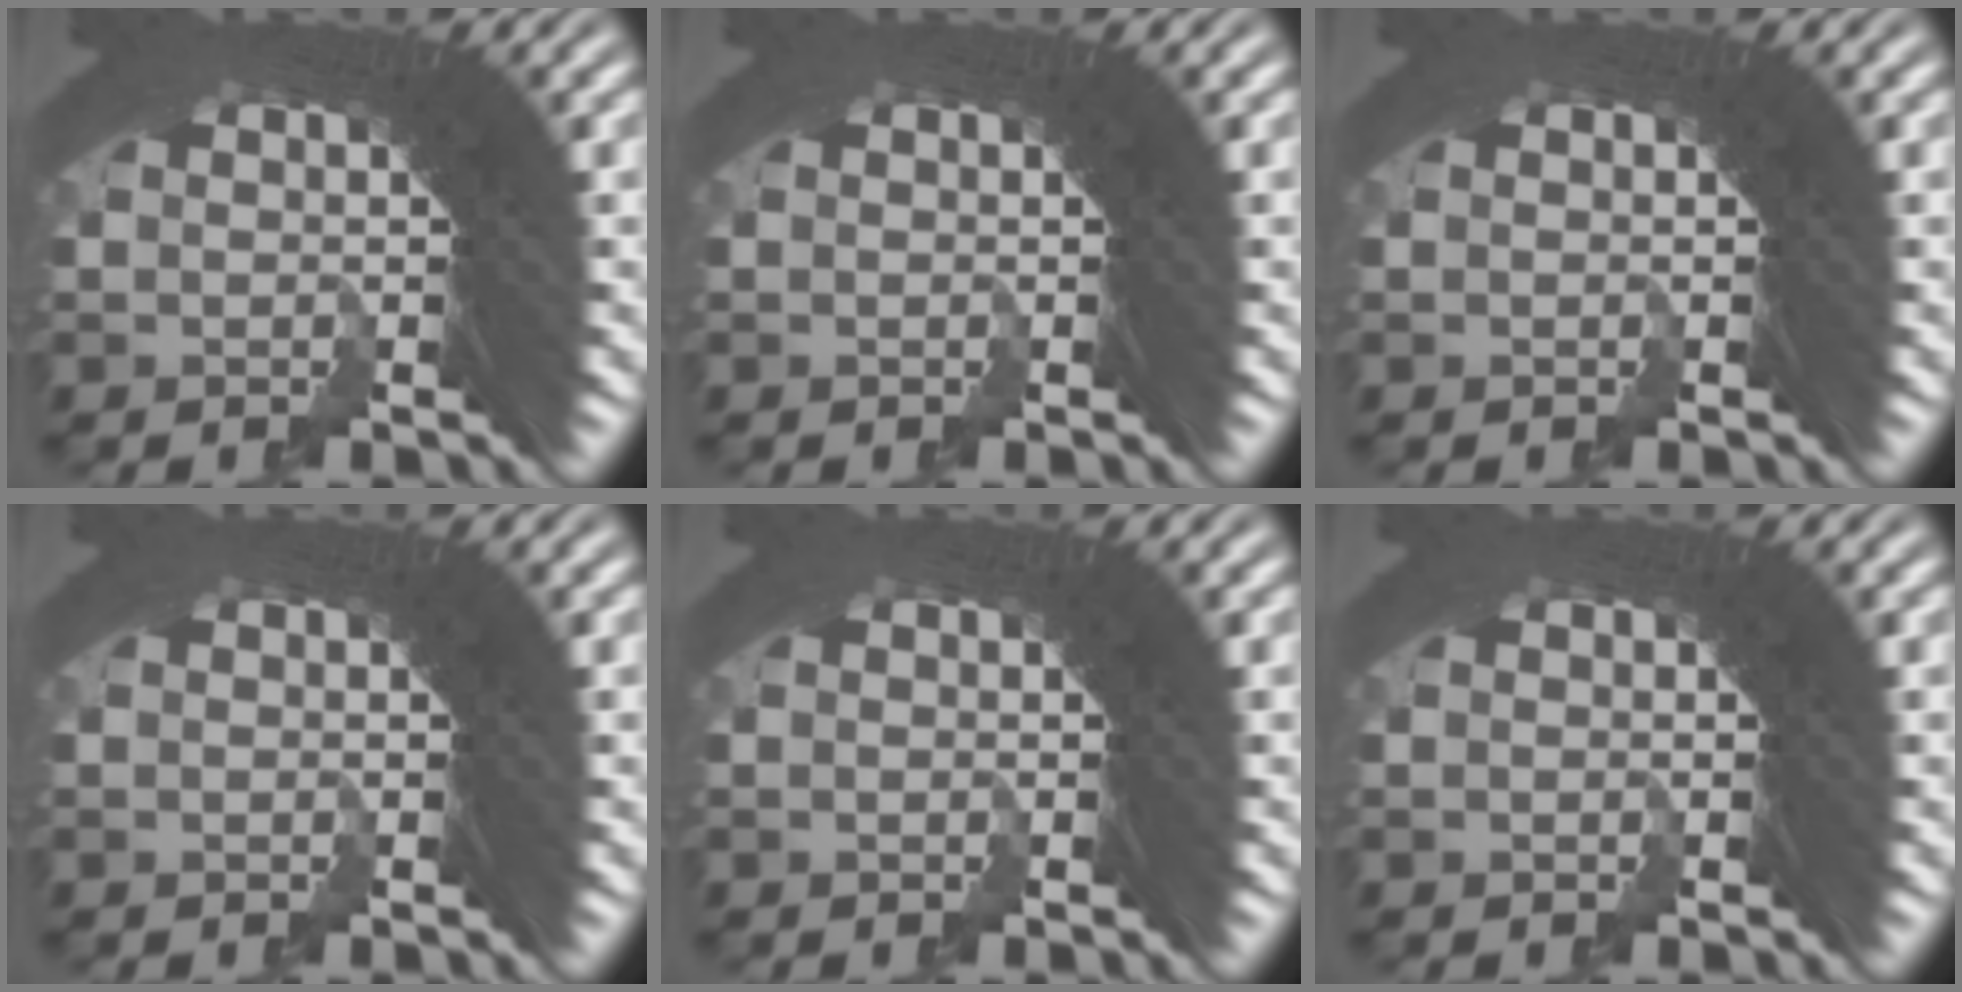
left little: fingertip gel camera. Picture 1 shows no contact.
{"total": 0.0}
{"total": 0.0}
{"total": 0.0}
{"total": 0.0}
{"total": 0.0}